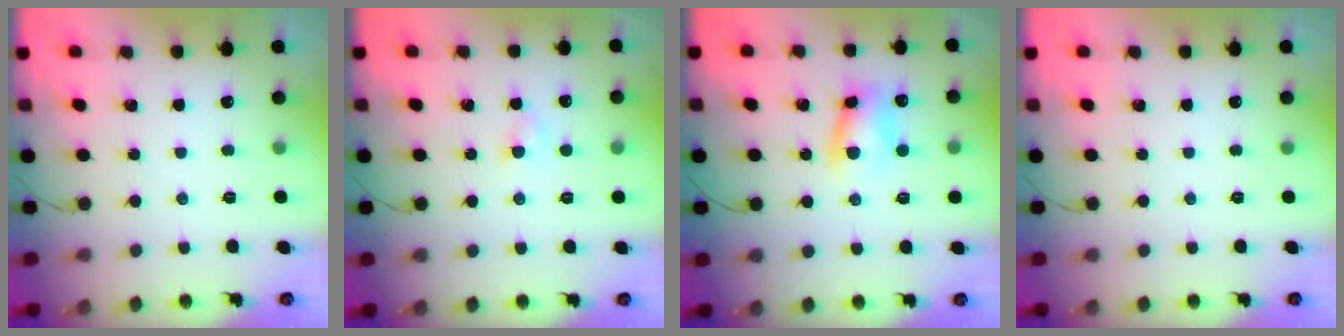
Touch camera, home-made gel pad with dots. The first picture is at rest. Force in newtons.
{"total": 2.3, "press": 2.1, "slide": 1.0}
{"total": 8.5, "press": 8.4, "slide": 1.2}
{"total": 0.0}